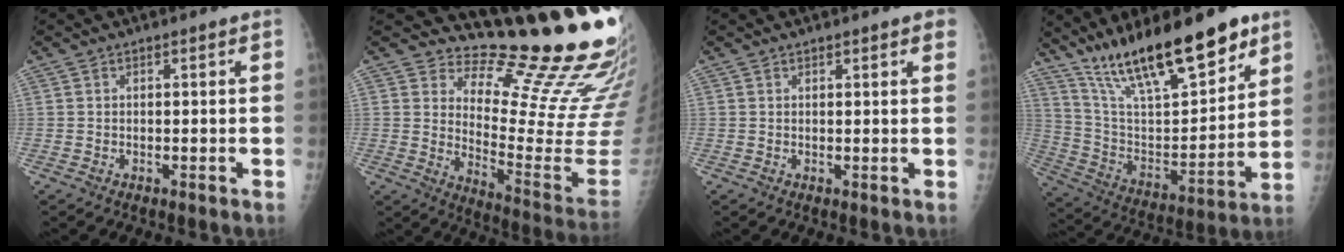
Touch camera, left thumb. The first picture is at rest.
{"total": 21.4, "force": [18.8, 2.9, 9.7], "torque": [-0.102, -0.204, 0.248]}
{"total": 2.4, "force": [1.6, 0.6, 1.7], "torque": [-0.015, -0.002, 0.017]}
{"total": 24.5, "force": [16.8, 7.1, 16.3], "torque": [-0.247, -0.062, 0.298]}